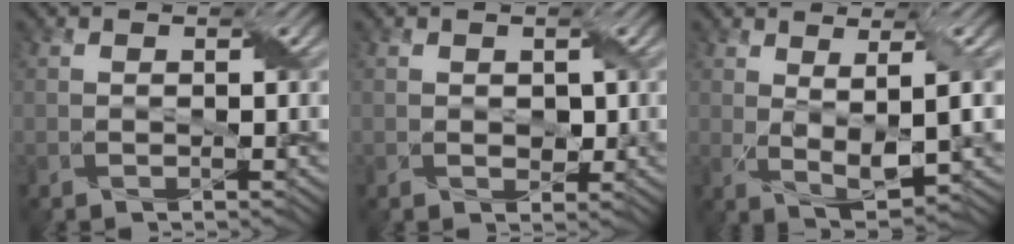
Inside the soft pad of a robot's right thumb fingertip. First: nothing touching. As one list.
[{"total": 1.2, "force": [0.1, 1.1, 0.6], "torque": [-0.012, -0.006, 0.005]}, {"total": 4.8, "force": [1.3, 1.3, 4.4], "torque": [-0.086, -0.003, 0.027]}]